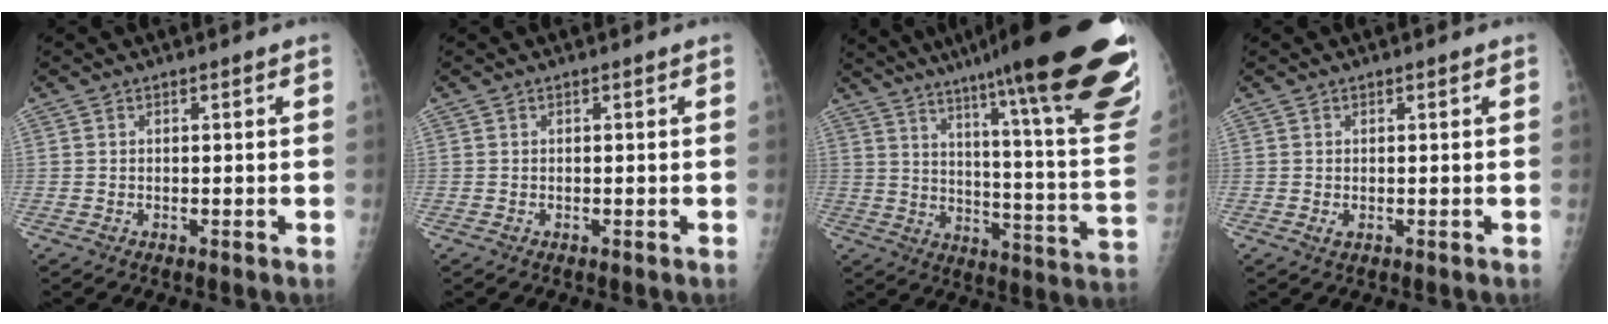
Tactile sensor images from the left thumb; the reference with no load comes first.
{"total": 0.0}
{"total": 33.7, "force": [23.7, 3.2, 23.7], "torque": [-0.258, -0.105, 0.326]}
{"total": 1.2, "force": [0.1, 0.6, 1.0], "torque": [-0.014, -0.003, 0.004]}